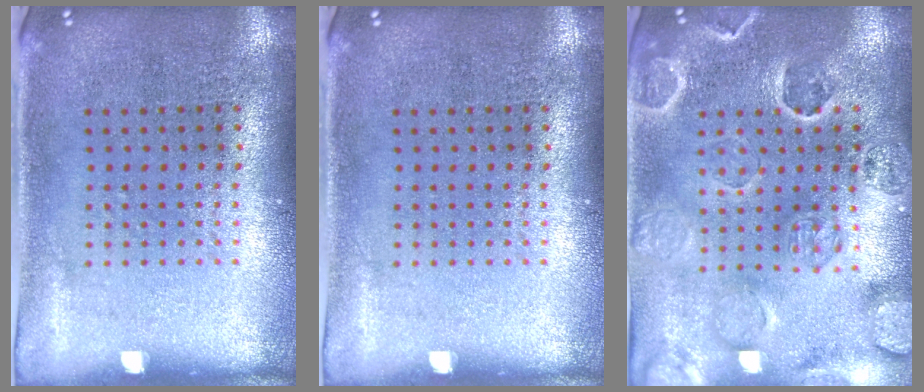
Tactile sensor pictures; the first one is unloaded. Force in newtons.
{"total": 0.0}
{"total": 2.8, "press": 2.7, "slide": 0.6}